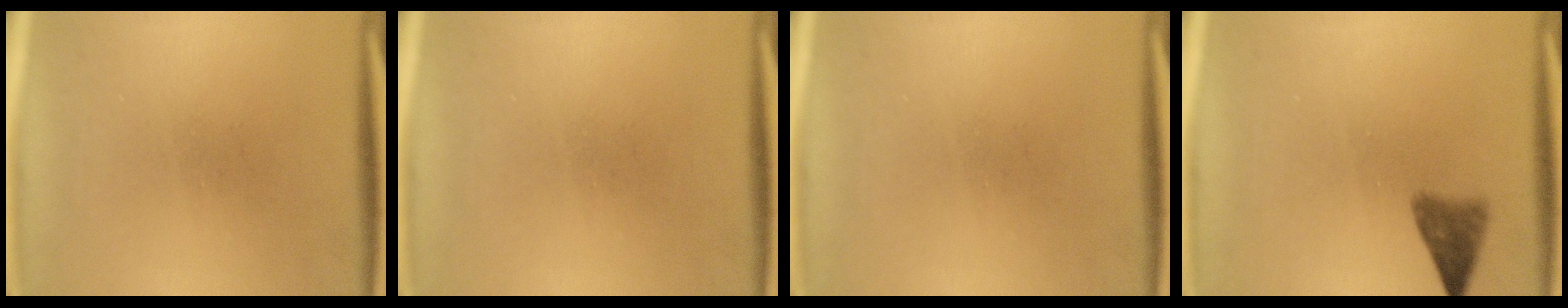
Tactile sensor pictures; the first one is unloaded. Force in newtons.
{"total": 0.0}
{"total": 0.0}
{"total": 3.0}